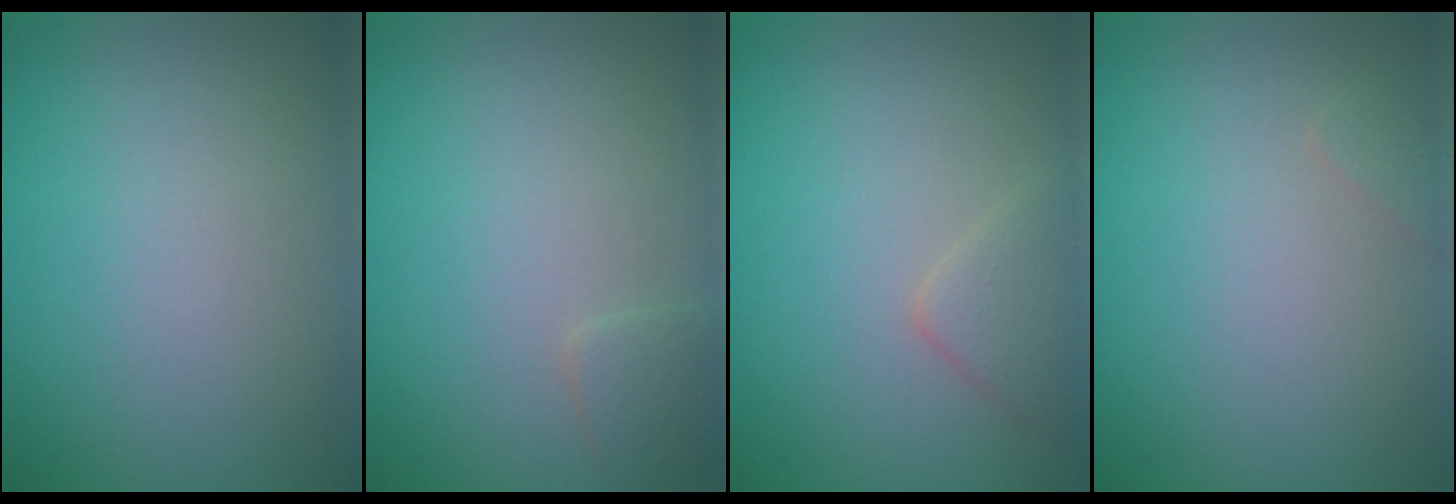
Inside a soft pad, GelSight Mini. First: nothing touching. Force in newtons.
{"total": 1.3, "press": 1.3, "slide": 0.1}
{"total": 2.2, "press": 2.2, "slide": 0.1}
{"total": 0.6, "press": 0.6, "slide": 0.1}